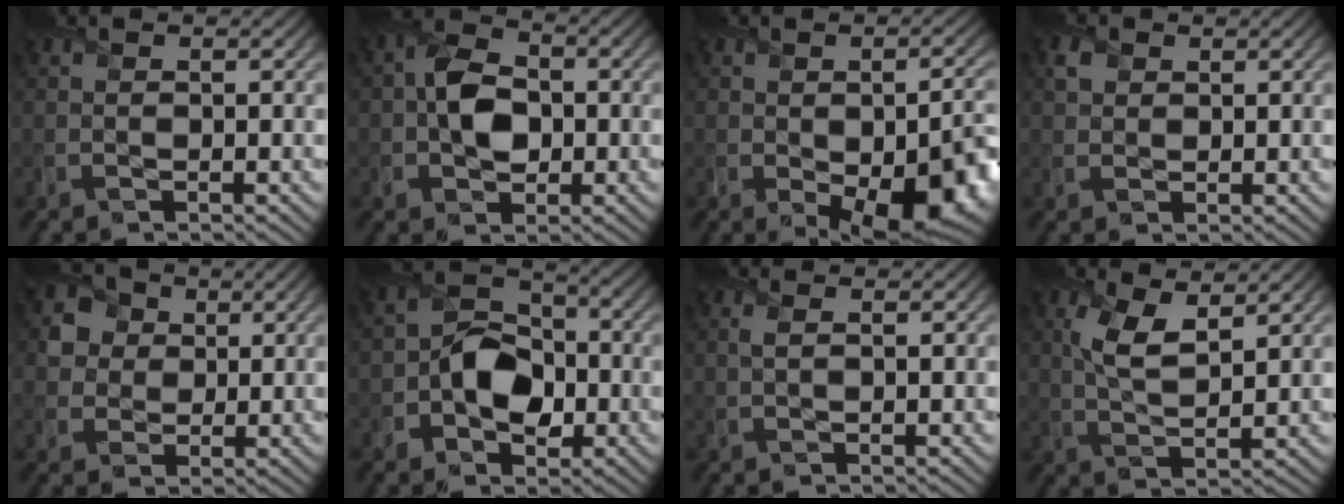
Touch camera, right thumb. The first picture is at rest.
{"total": 6.2, "force": [-0.5, 4.5, 4.2], "torque": [-0.077, 0.003, -0.017]}
{"total": 12.4, "force": [-3.9, 6.7, 9.6], "torque": [-0.125, -0.047, -0.044]}
{"total": 2.0, "force": [1.0, 1.6, 0.7], "torque": [-0.017, 0.001, 0.016]}
{"total": 5.4, "force": [1.6, 4.8, 2.0], "torque": [-0.057, 0.005, 0.011]}
{"total": 7.1, "force": [-1.7, 5.2, 4.6], "torque": [-0.074, 0.008, -0.044]}
{"total": 1.1, "force": [0.4, 0.4, 0.9], "torque": [-0.026, 0.003, 0.006]}
{"total": 6.0, "force": [2.7, 2.5, 4.7], "torque": [-0.110, -0.001, 0.049]}